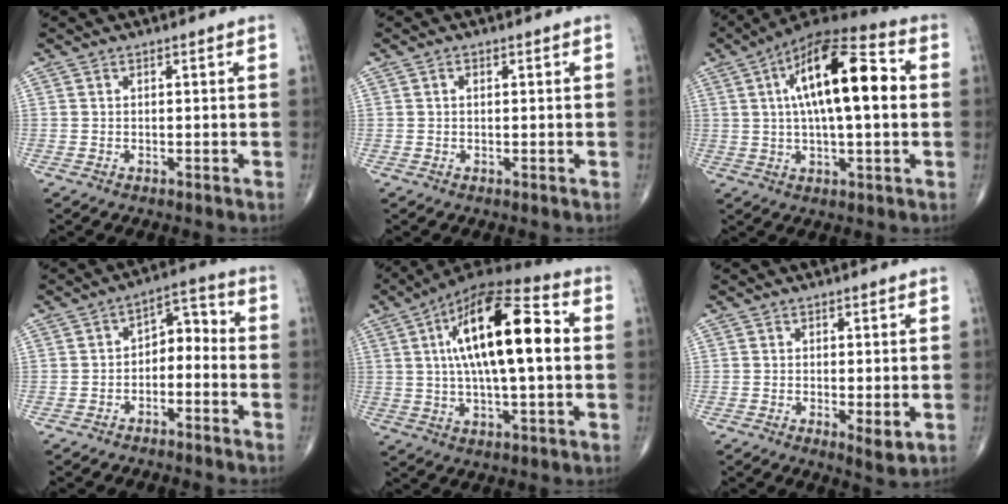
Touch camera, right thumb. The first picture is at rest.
{"total": 0.8, "force": [0.3, 0.5, 0.5], "torque": [-0.010, 0.001, 0.004]}
{"total": 19.5, "force": [3.3, 7.0, 17.8], "torque": [-0.287, 0.025, 0.044]}
{"total": 6.2, "force": [-2.0, 4.0, 4.3], "torque": [-0.040, 0.046, -0.042]}
{"total": 21.5, "force": [3.6, 7.6, 19.7], "torque": [-0.331, 0.021, 0.050]}
{"total": 3.2, "force": [-0.4, 1.0, 3.0], "torque": [-0.048, -0.014, -0.008]}